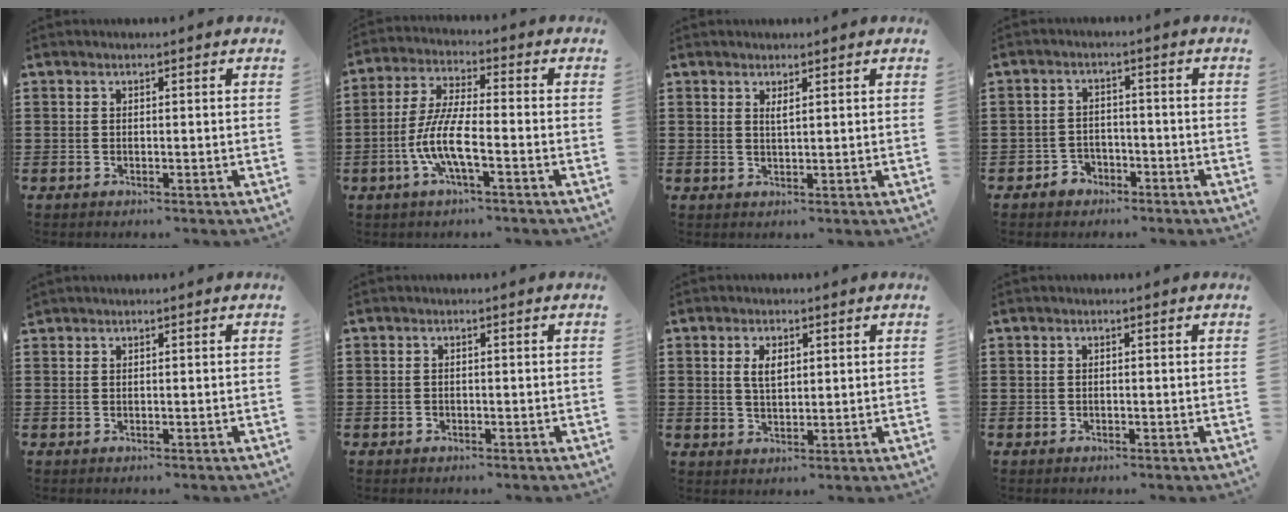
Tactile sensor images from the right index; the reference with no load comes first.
{"total": 7.9, "force": [-3.1, 1.6, 7.1], "torque": [-0.167, -0.014, -0.066]}
{"total": 1.1, "force": [0.7, 0.2, 0.8], "torque": [-0.017, 0.001, 0.013]}
{"total": 2.7, "force": [-2.1, 1.7, 0.2], "torque": [-0.013, 0.006, -0.046]}
{"total": 0.0}
{"total": 0.6, "force": [-0.3, 0.5, 0.2], "torque": [-0.005, 0.004, -0.008]}
{"total": 3.3, "force": [1.0, 1.7, 2.7], "torque": [-0.057, 0.008, 0.016]}
{"total": 0.0}